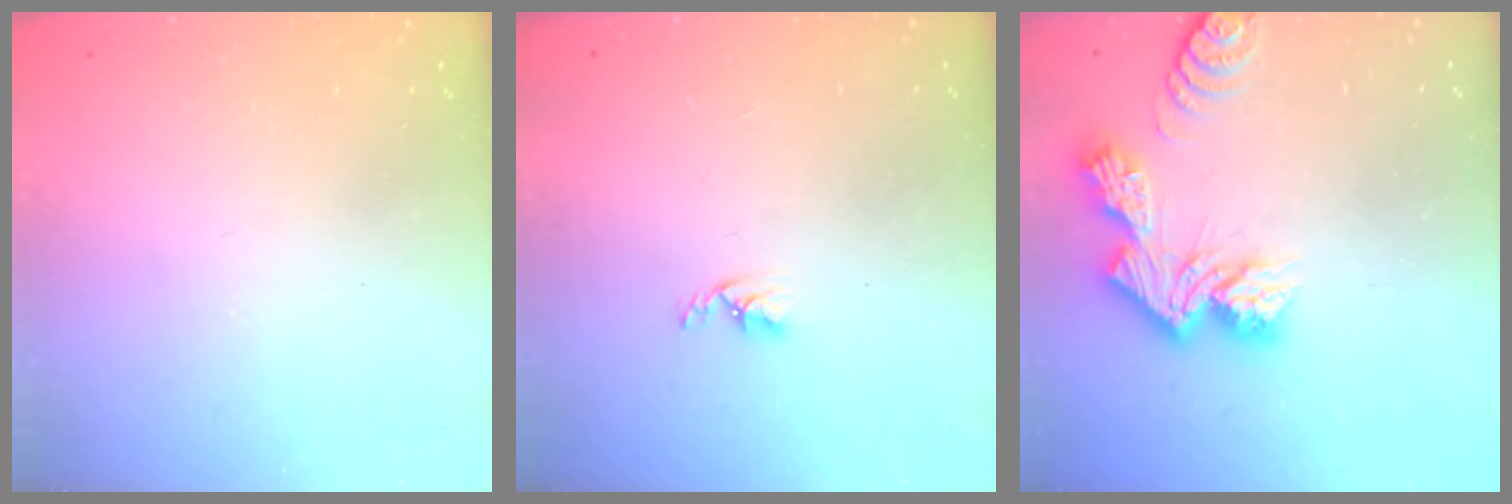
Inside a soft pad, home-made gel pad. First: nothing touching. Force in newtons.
{"total": 2.7, "press": 2.7, "slide": 0.5}
{"total": 12.2, "press": 12.1, "slide": 1.0}